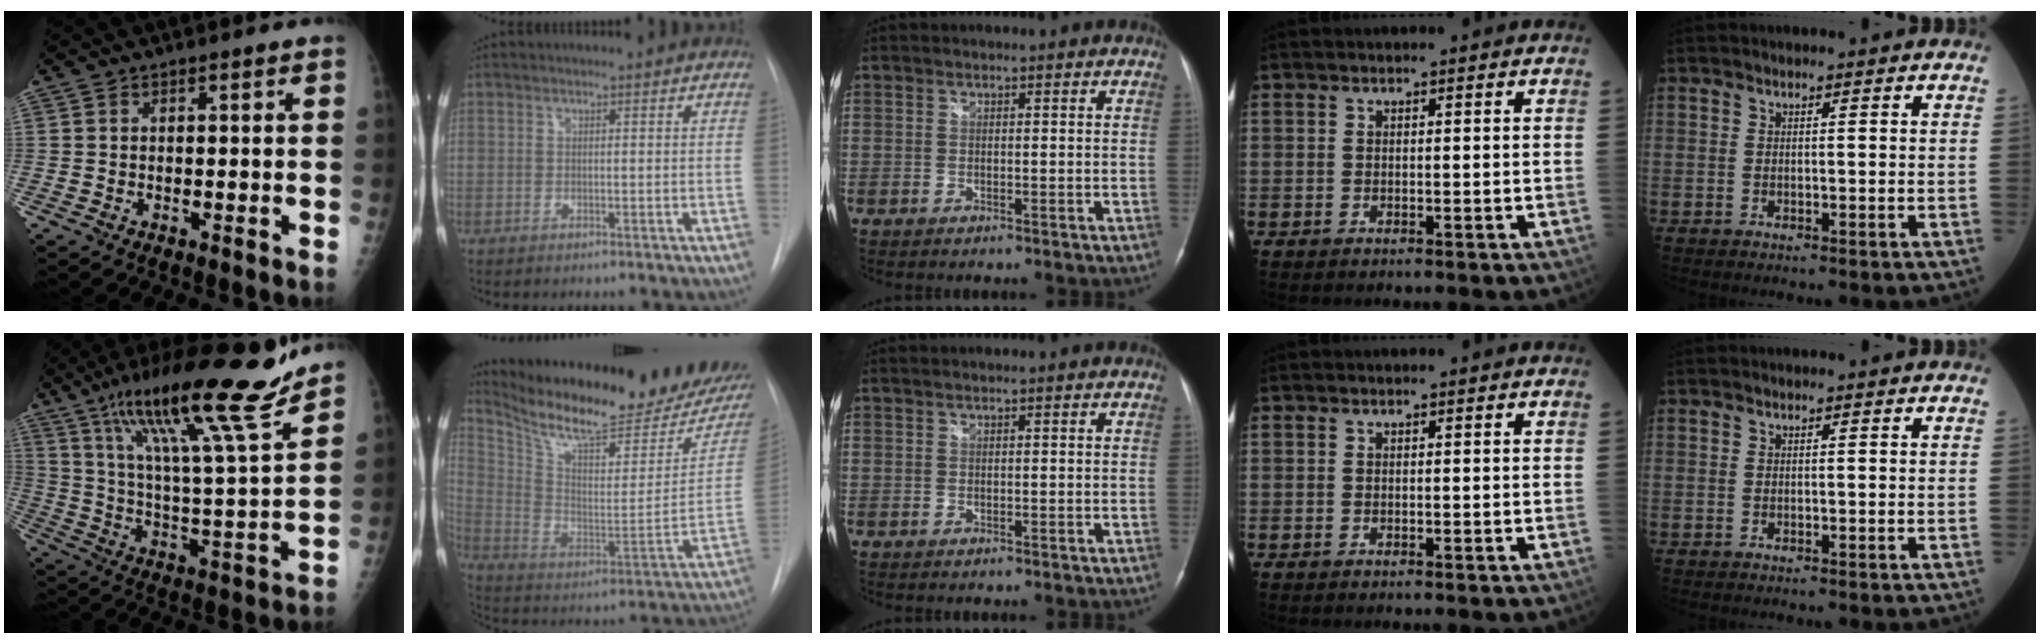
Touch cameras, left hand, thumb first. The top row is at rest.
{"thumb": {"total": 23.6, "force": [17.0, 2.4, 16.2], "torque": [-0.249, -0.068, 0.288]}, "index": {"total": 23.7, "force": [20.6, 4.2, 10.8], "torque": [-0.183, -0.055, 0.305]}, "middle": {"total": 0.5, "force": [0.4, -0.1, 0.3], "torque": [-0.010, 0.012, 0.010]}}